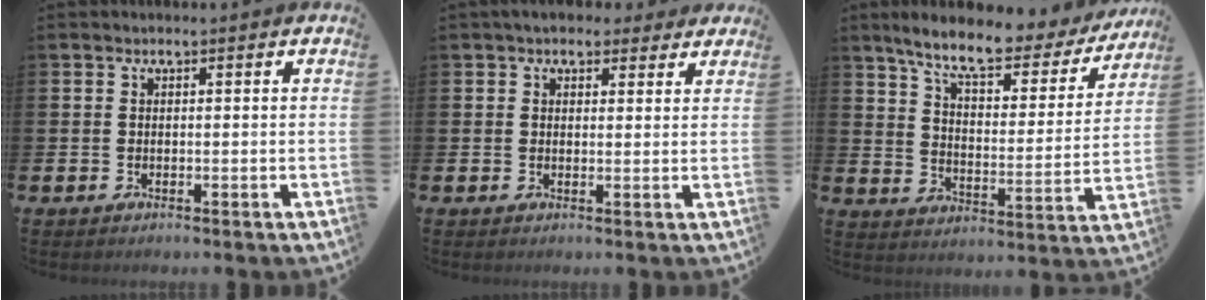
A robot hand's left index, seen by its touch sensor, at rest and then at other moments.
{"total": 4.0, "force": [3.5, 1.8, 0.7], "torque": [-0.001, -0.012, 0.060]}
{"total": 8.6, "force": [7.5, 2.0, 3.9], "torque": [-0.099, -0.046, 0.124]}